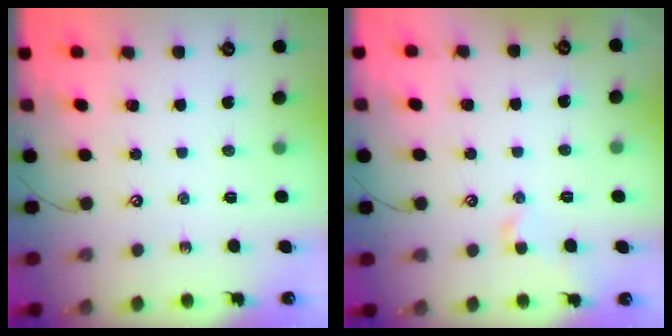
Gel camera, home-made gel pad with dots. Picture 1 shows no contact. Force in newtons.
{"total": 0.8, "press": 0.8, "slide": 0.2}